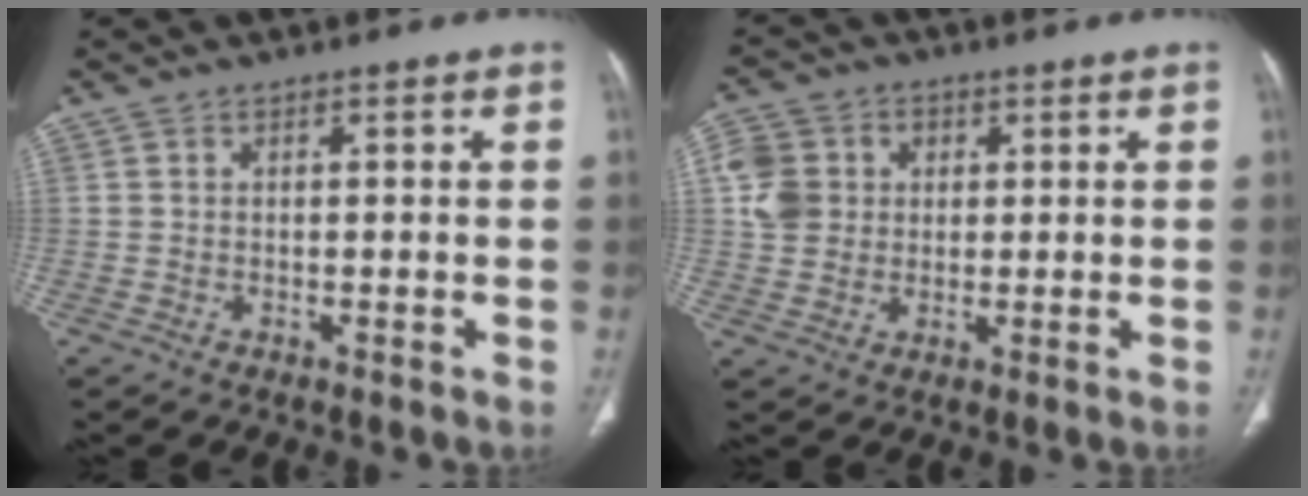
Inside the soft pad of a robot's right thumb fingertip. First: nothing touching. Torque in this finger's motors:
{"motor_torque": [1.08, 1.00, 0.68, 0.47, 0.03]}